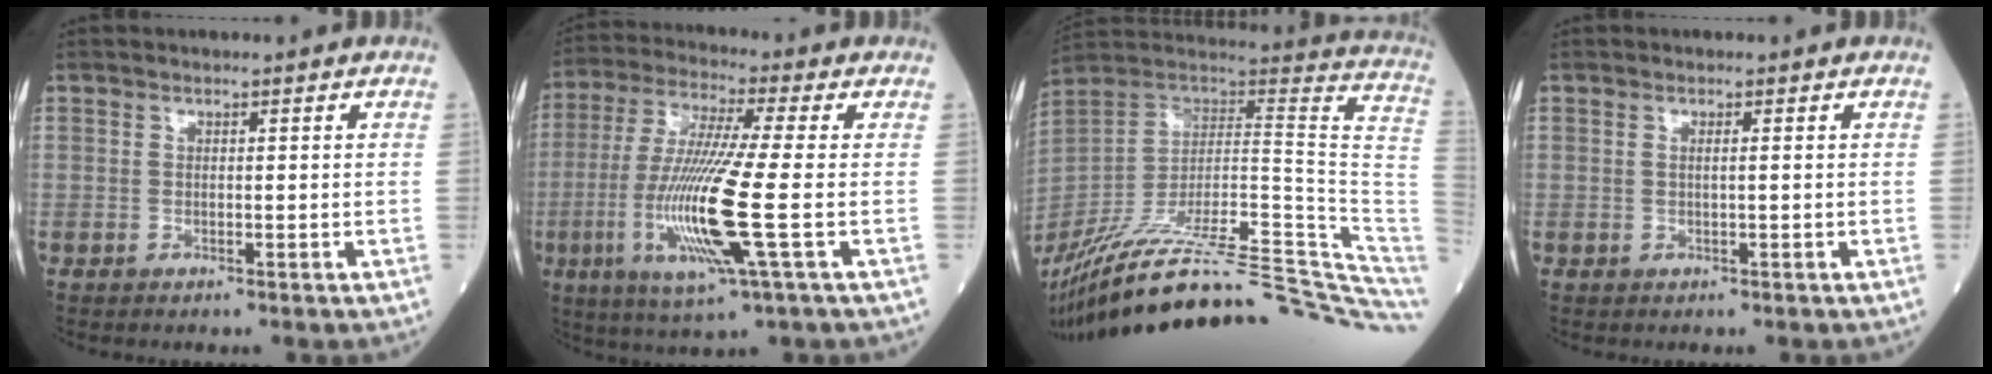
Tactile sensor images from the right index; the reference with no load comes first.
{"total": 15.2, "force": [-3.3, -0.1, 14.8], "torque": [-0.314, -0.018, -0.068]}
{"total": 38.1, "force": [-31.1, 4.8, 21.4], "torque": [-0.245, -0.035, -0.444]}
{"total": 0.7, "force": [0.1, -0.1, 0.7], "torque": [-0.015, 0.000, 0.000]}